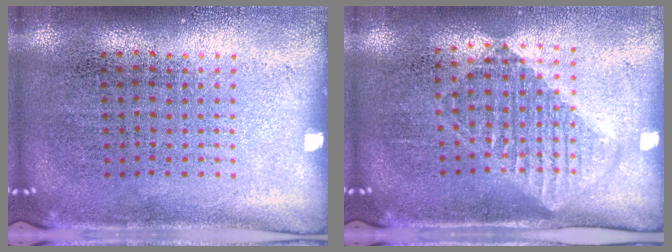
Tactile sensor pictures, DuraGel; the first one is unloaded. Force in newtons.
{"total": 1.2, "press": 1.0, "slide": 0.5}